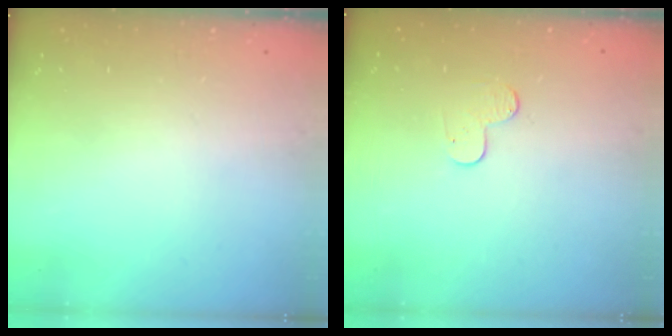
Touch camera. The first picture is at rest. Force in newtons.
{"total": 4.9, "press": 4.9, "slide": 0.4}